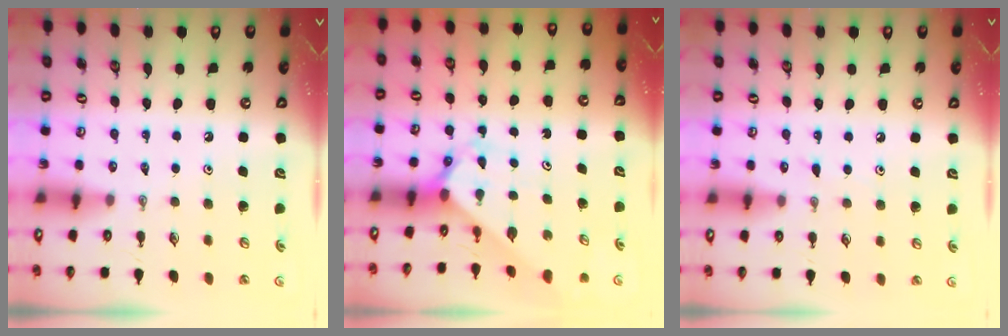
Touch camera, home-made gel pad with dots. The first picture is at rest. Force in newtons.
{"total": 2.0, "press": 2.0, "slide": 0.2}
{"total": 5.1, "press": 5.1, "slide": 0.7}